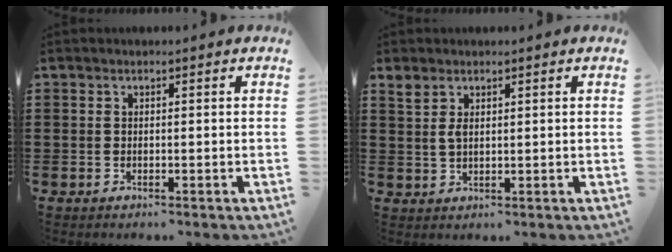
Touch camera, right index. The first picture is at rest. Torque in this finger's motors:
{"motor_torque": [0.02, 0.01, 0.08, 0.06]}